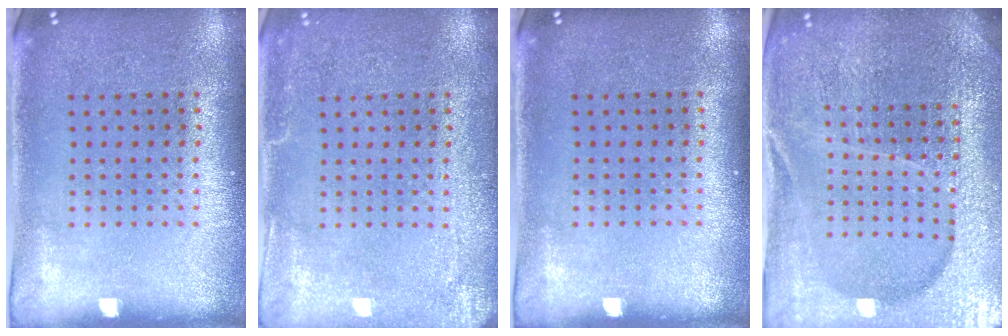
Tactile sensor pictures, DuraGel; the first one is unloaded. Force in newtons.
{"total": 2.8, "press": 2.8, "slide": 0.3}
{"total": 0.0}
{"total": 5.5, "press": 5.0, "slide": 2.4}